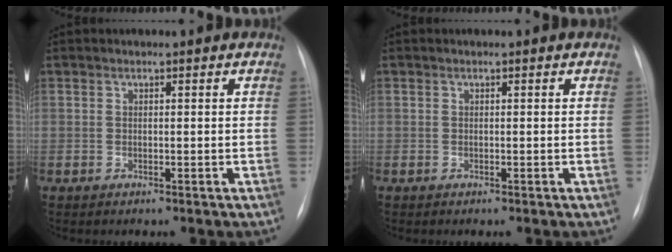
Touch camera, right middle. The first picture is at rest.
{"total": 0.0}